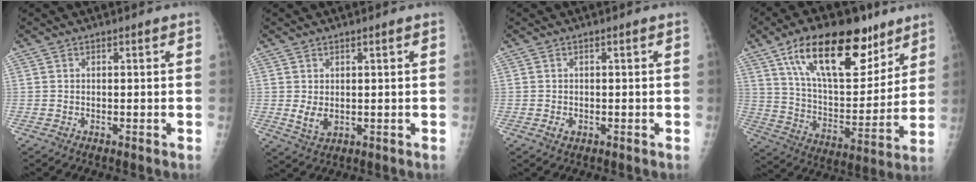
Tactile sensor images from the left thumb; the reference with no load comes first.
{"total": 3.4, "force": [0.3, 1.8, 2.8], "torque": [-0.045, -0.007, 0.014]}
{"total": 1.2, "force": [-0.4, 0.8, 0.9], "torque": [-0.014, 0.002, -0.005]}
{"total": 24.0, "force": [14.2, 10.8, 16.0], "torque": [-0.218, -0.048, 0.243]}